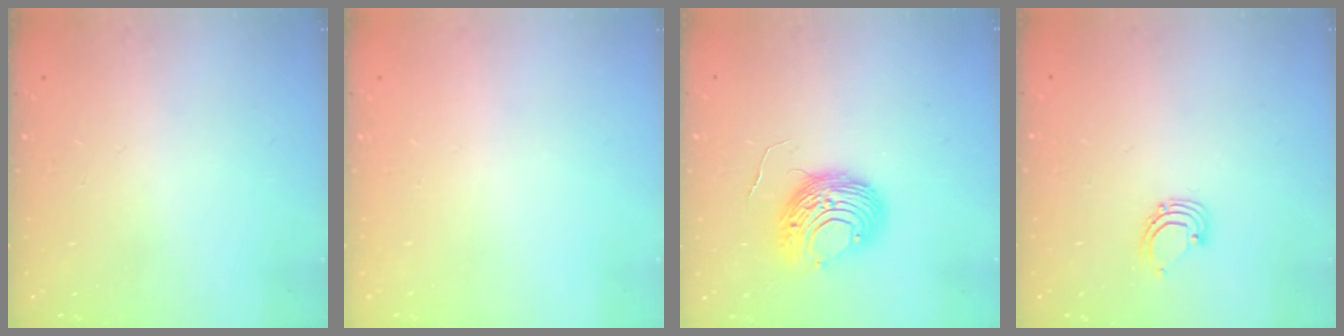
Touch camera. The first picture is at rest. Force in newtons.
{"total": 0.0}
{"total": 10.3, "press": 10.3, "slide": 0.7}
{"total": 2.9, "press": 2.9, "slide": 0.2}